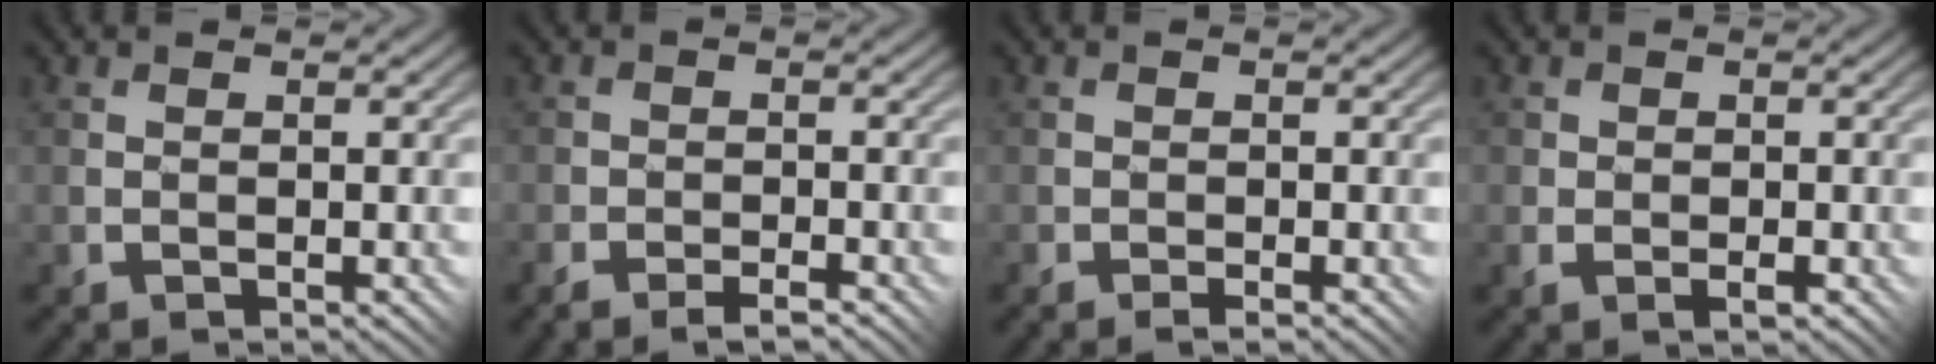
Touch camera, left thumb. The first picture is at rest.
{"total": 3.1, "force": [-2.4, 1.5, 1.4], "torque": [-0.015, 0.001, -0.045]}
{"total": 0.8, "force": [-0.6, 0.4, 0.3], "torque": [-0.001, -0.002, -0.013]}
{"total": 2.1, "force": [-0.4, 1.8, 1.0], "torque": [-0.007, -0.004, -0.013]}